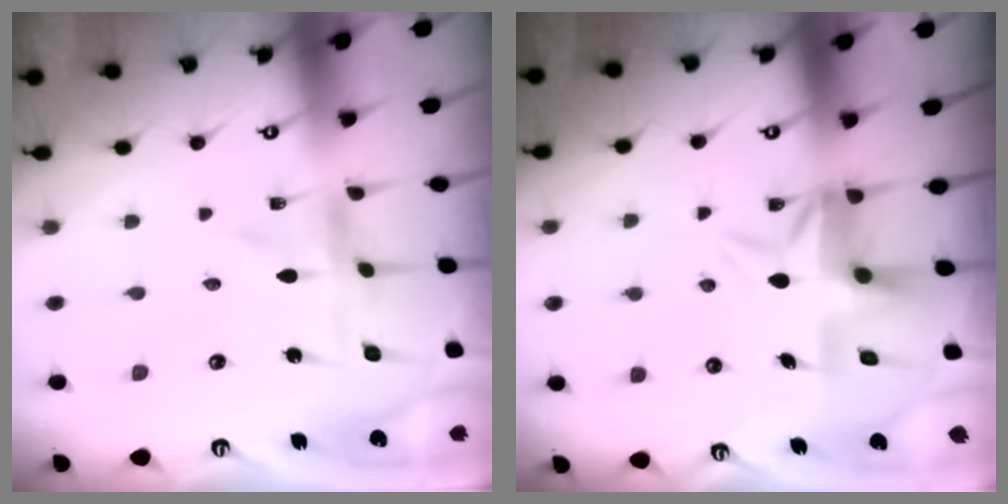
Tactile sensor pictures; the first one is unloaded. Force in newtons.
{"total": 6.4, "press": 6.2, "slide": 1.5}